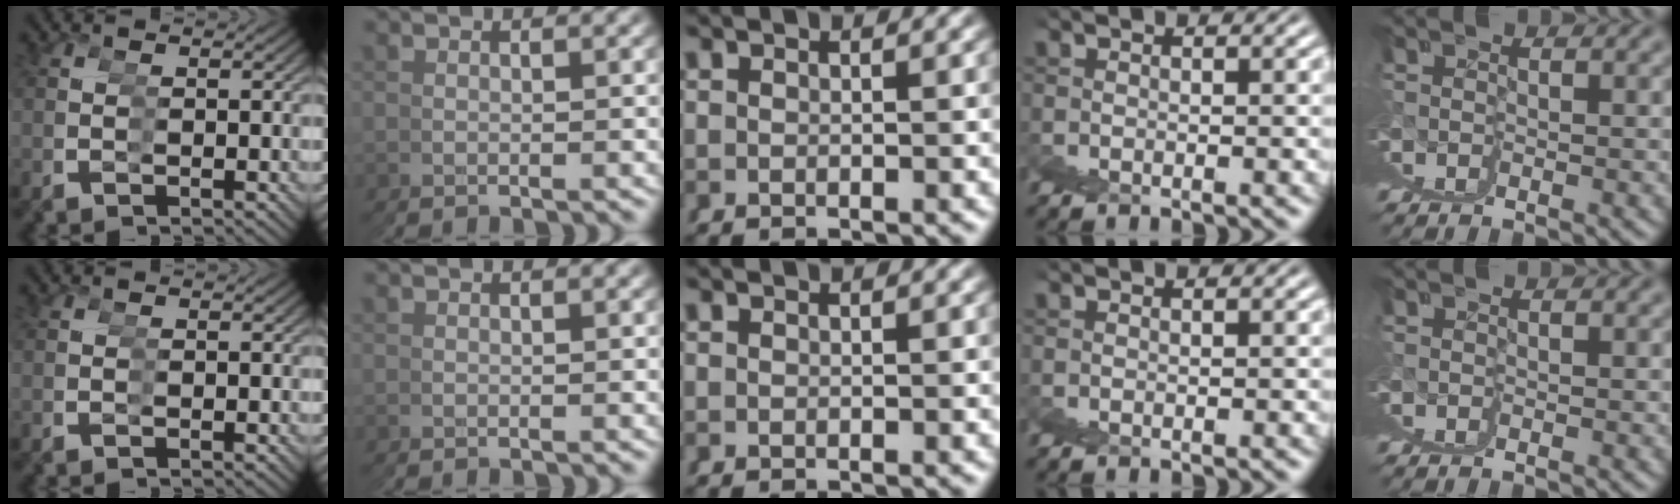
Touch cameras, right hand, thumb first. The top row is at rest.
{}